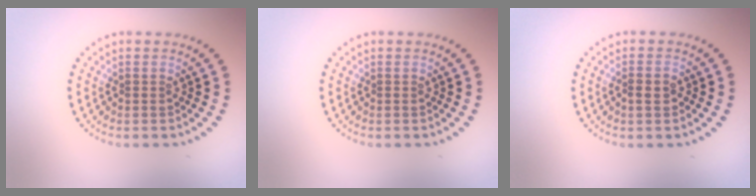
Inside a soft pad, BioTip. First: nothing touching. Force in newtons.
{"total": 0.0}
{"total": 0.9, "press": 0.9, "slide": 0.2}